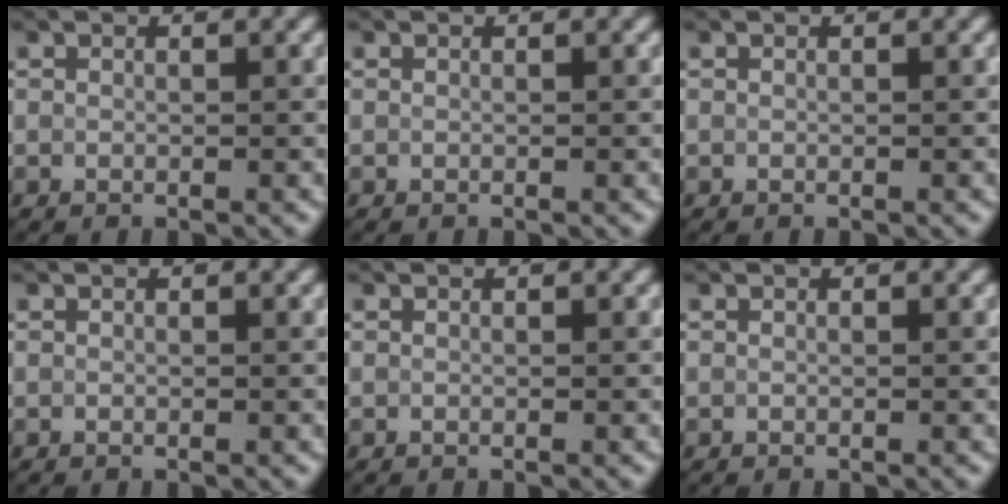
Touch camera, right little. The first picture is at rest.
{"total": 0.0}
{"total": 0.0}
{"total": 0.0}
{"total": 0.0}
{"total": 0.0}